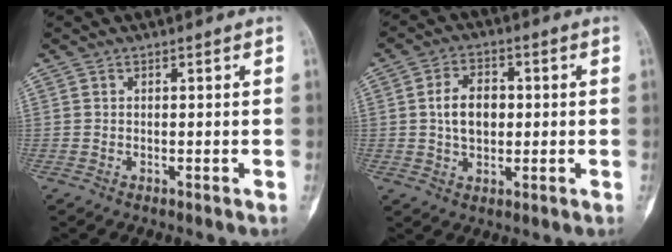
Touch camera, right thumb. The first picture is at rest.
{"total": 7.2, "force": [0.5, 4.9, 5.3], "torque": [-0.077, 0.011, 0.007]}